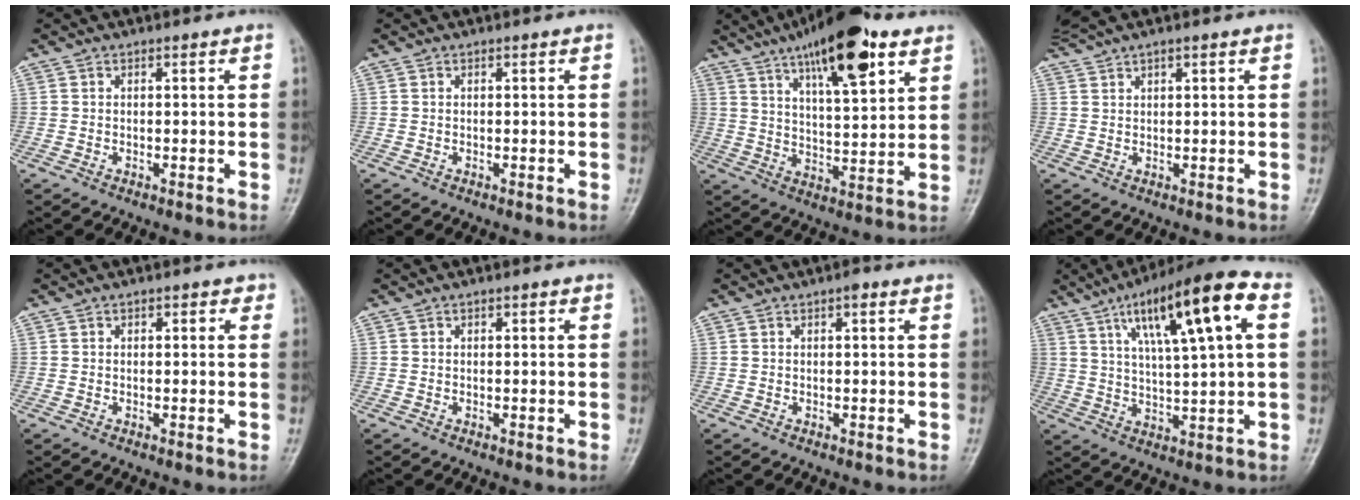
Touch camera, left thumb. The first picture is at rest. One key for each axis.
{"total": 0.0}
{"total": 18.2, "fx": 10.3, "fy": 5.6, "fz": 13.9, "tx": -0.195, "ty": -0.034, "tz": 0.166}
{"total": 3.2, "fx": 2.5, "fy": 0.2, "fz": 1.9, "tx": -0.045, "ty": 0.016, "tz": 0.054}
{"total": 2.2, "fx": 0.9, "fy": 1.3, "fz": 1.5, "tx": -0.007, "ty": 0.002, "tz": 0.008}
{"total": 1.0, "fx": 0.3, "fy": 0.4, "fz": 0.8, "tx": -0.009, "ty": 0.003, "tz": 0.004}
{"total": 1.3, "fx": 0.6, "fy": 0.4, "fz": 1.0, "tx": -0.013, "ty": 0.002, "tz": 0.005}
{"total": 17.7, "fx": 6.7, "fy": 3.6, "fz": 16.0, "tx": -0.256, "ty": 0.007, "tz": 0.108}